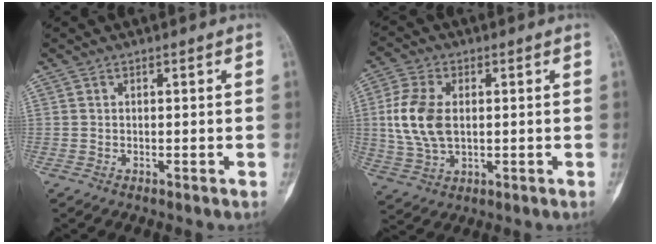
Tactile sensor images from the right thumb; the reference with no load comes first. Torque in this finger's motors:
{"motor_torque": [-0.06, 0.58, 1.02, 0.07, 0.10]}